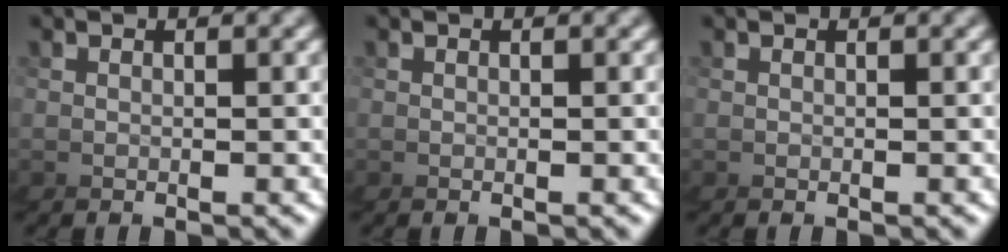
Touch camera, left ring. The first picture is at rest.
{"total": 0.0}
{"total": 0.0}